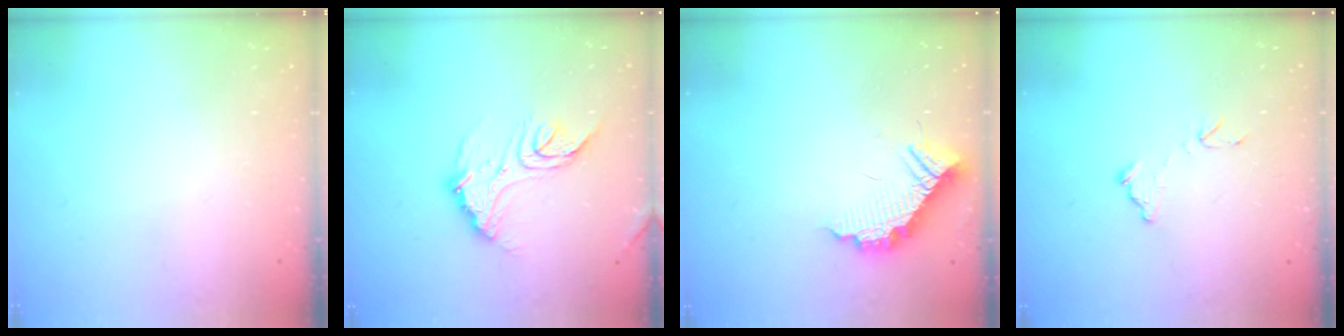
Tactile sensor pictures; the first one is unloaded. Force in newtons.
{"total": 13.8, "press": 13.8, "slide": 0.9}
{"total": 12.0, "press": 12.0, "slide": 0.7}
{"total": 8.1, "press": 8.0, "slide": 0.6}